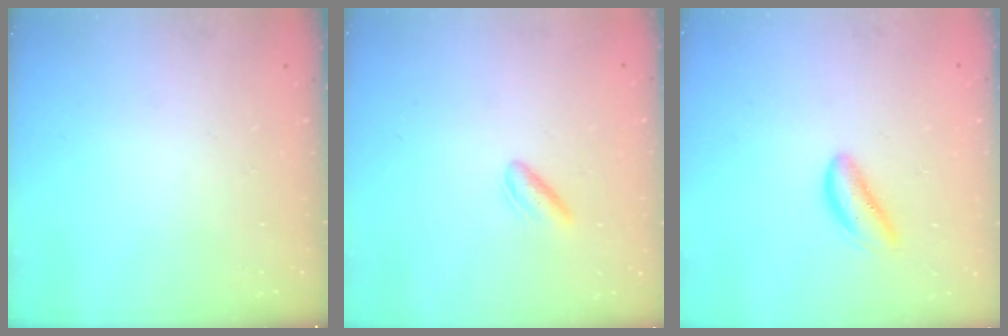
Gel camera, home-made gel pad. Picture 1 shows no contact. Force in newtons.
{"total": 2.6, "press": 2.2, "slide": 1.3}
{"total": 3.0, "press": 3.0, "slide": 0.1}